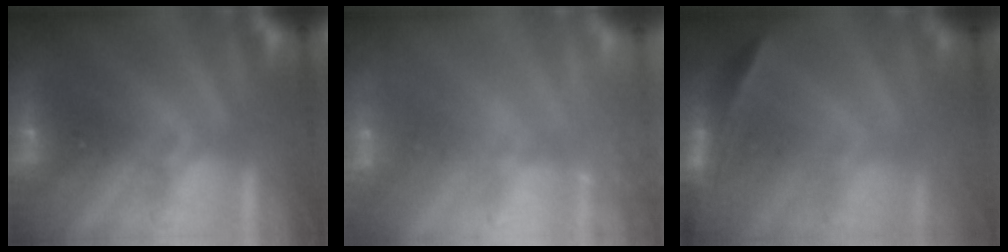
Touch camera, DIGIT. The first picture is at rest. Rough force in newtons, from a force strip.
{"total": 2.4}
{"total": 1.7}